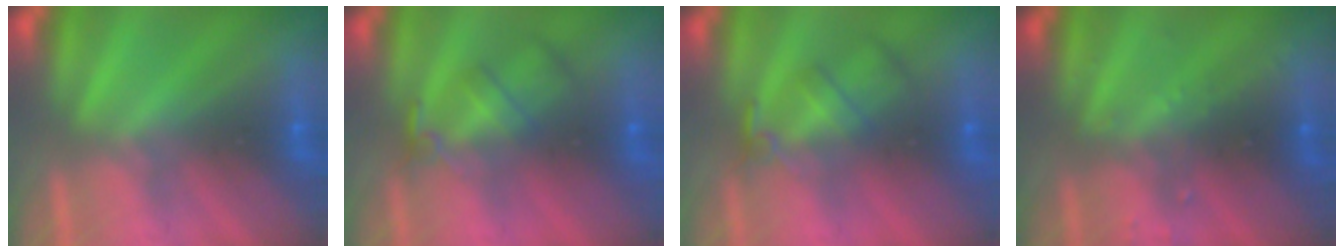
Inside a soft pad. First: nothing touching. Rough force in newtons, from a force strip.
{"total": 2.4}
{"total": 2.4}
{"total": 2.9}